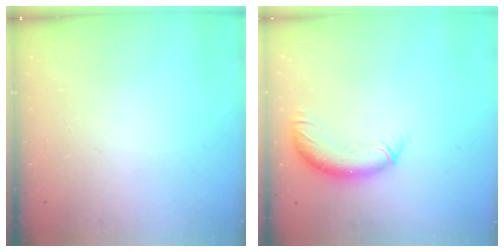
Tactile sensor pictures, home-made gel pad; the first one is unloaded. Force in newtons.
{"total": 10.0, "press": 9.8, "slide": 1.9}